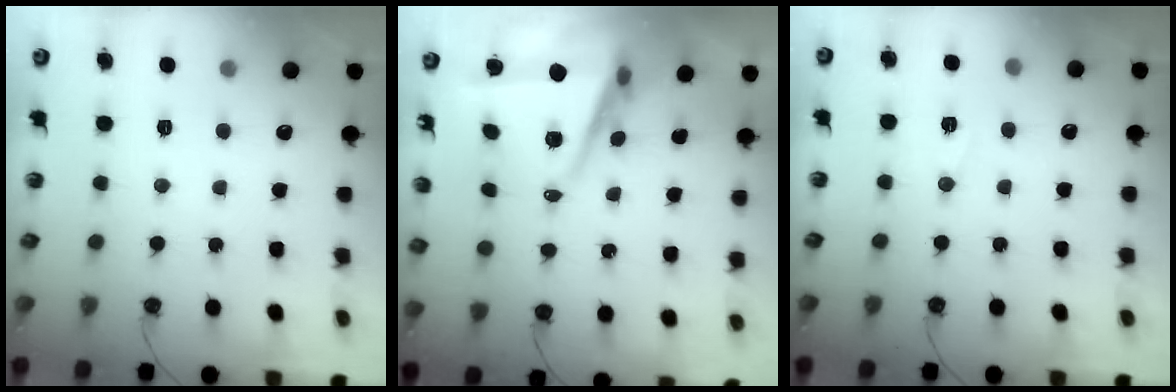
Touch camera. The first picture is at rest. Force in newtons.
{"total": 7.7, "press": 6.4, "slide": 4.3}
{"total": 6.2, "press": 4.1, "slide": 4.6}